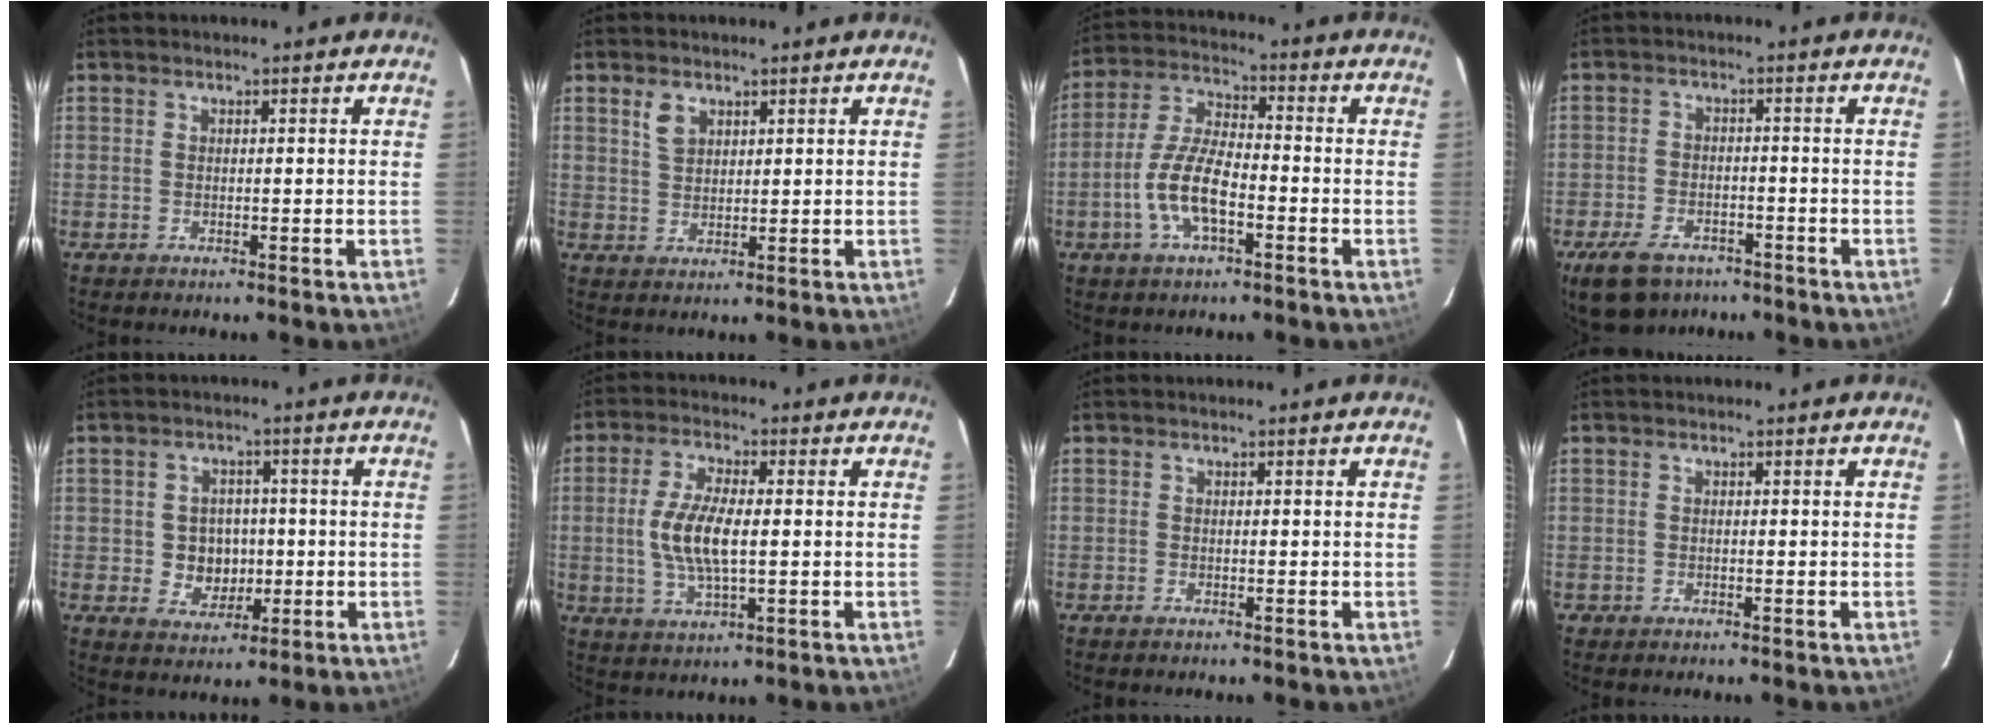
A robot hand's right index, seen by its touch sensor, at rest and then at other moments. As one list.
[{"total": 3.4, "force": [1.8, 2.2, 1.9], "torque": [-0.033, 0.005, 0.037]}, {"total": 10.0, "force": [-3.7, 3.5, 8.6], "torque": [-0.185, 0.004, -0.072]}, {"total": 10.1, "force": [-7.0, 5.5, 4.7], "torque": [-0.120, -0.008, -0.114]}, {"total": 6.1, "force": [-0.5, 5.6, 2.3], "torque": [-0.054, 0.013, 0.005]}, {"total": 9.1, "force": [-0.2, 3.3, 8.5], "torque": [-0.171, -0.001, -0.002]}, {"total": 0.0}, {"total": 0.8, "force": [-0.4, 0.7, -0.1], "torque": [0.001, 0.002, -0.006]}]